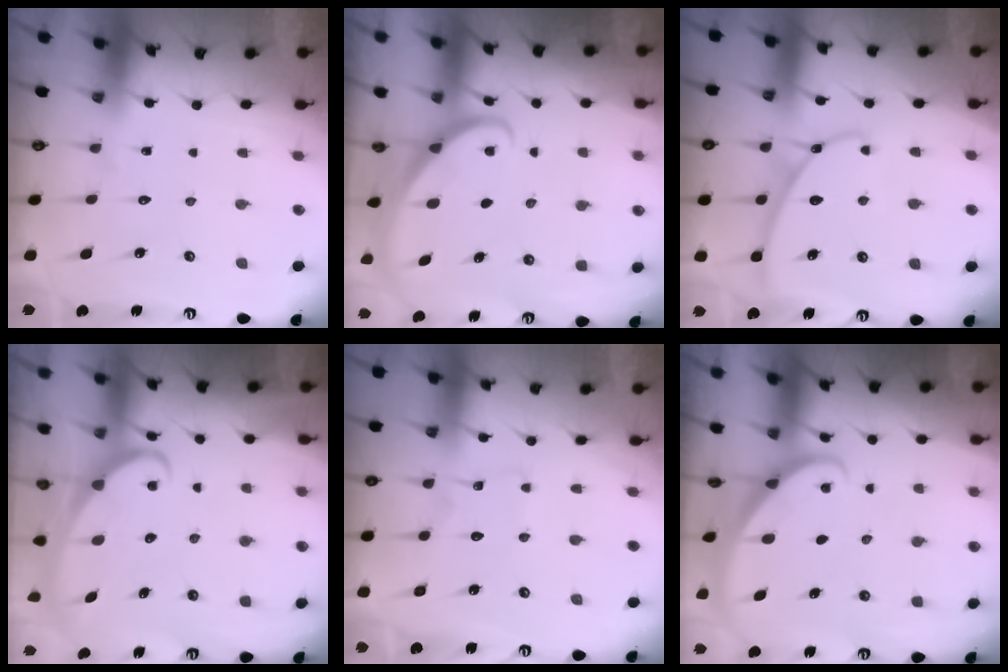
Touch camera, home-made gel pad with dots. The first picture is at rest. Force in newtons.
{"total": 1.5, "press": 1.5, "slide": 0.1}
{"total": 8.0, "press": 8.0, "slide": 0.3}
{"total": 2.3, "press": 2.3, "slide": 0.3}
{"total": 1.2, "press": 1.2, "slide": 0.2}
{"total": 1.8, "press": 1.8, "slide": 0.1}